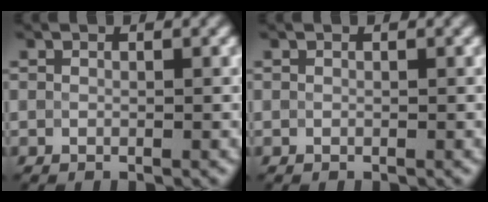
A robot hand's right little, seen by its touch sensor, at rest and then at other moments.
{"total": 0.0}